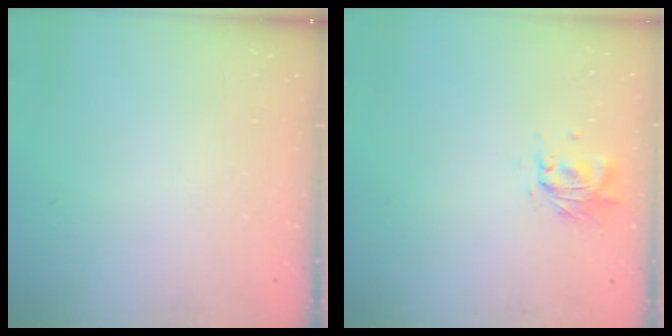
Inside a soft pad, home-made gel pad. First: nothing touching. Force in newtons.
{"total": 0.7, "press": 0.7, "slide": 0.3}